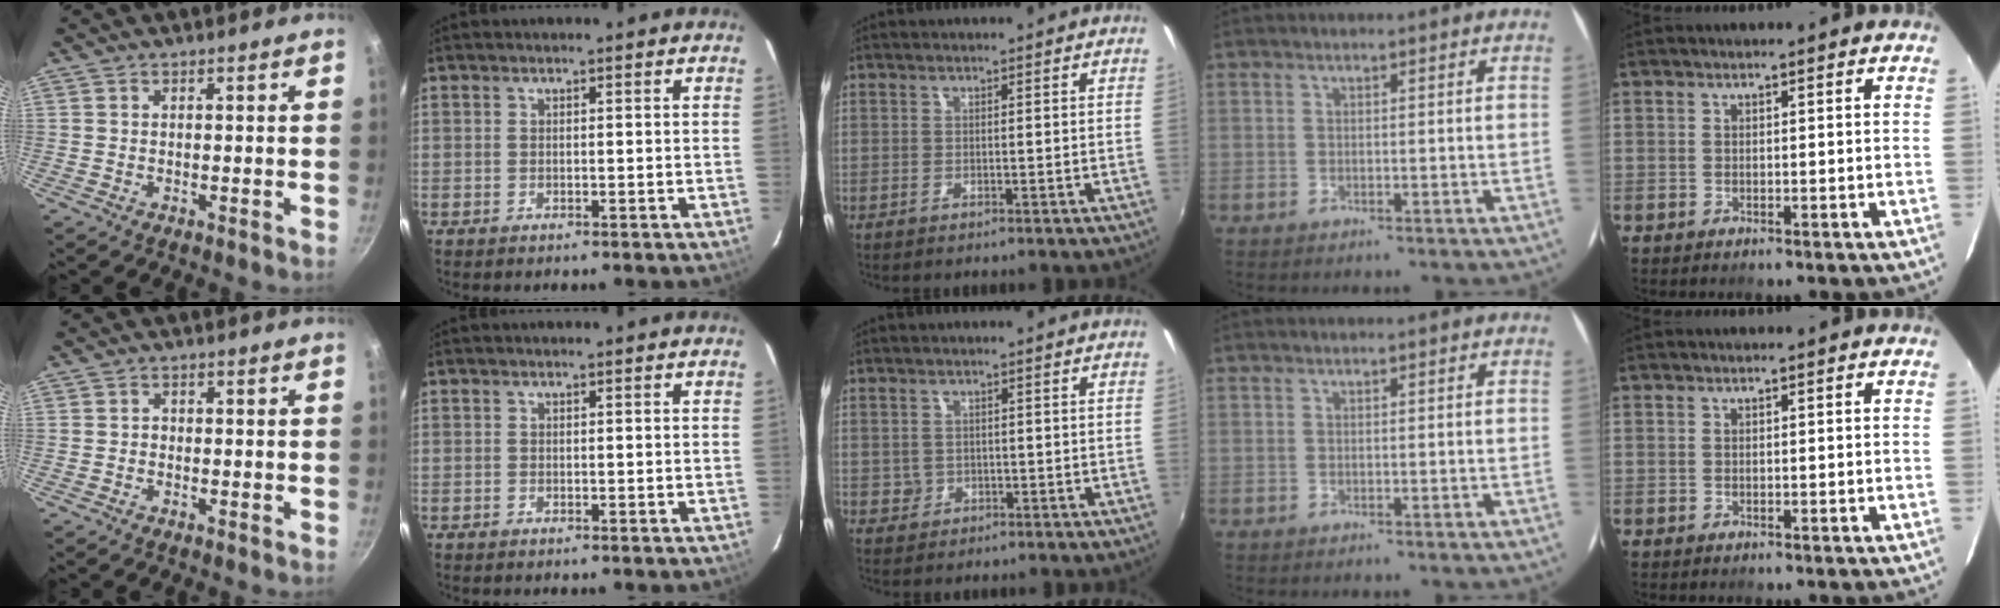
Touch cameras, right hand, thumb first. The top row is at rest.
{"thumb": {"total": 0.7, "force": [-0.2, 0.6, 0.2], "torque": [-0.002, 0.002, -0.006]}, "middle": {"total": 2.0, "force": [-0.2, 2.0, 0.3], "torque": [-0.004, -0.001, -0.001]}}